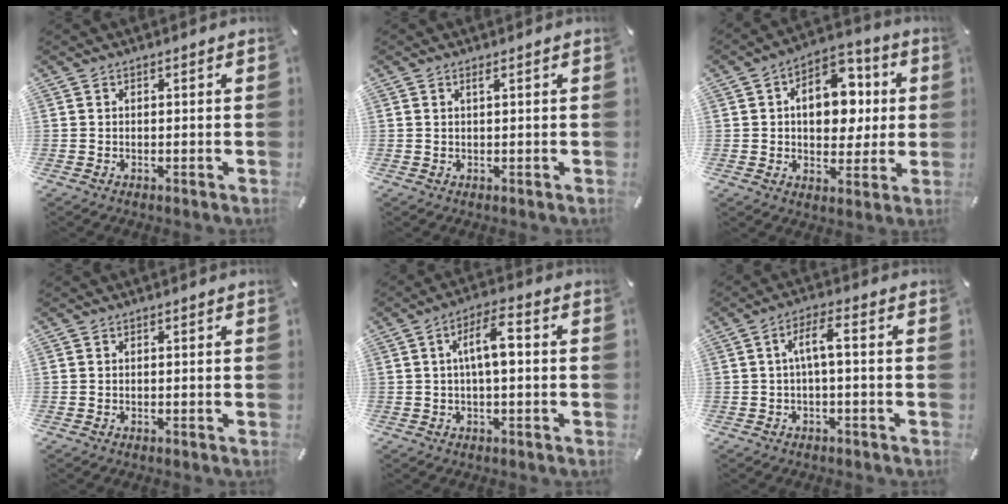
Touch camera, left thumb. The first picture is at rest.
{"total": 0.7, "force": [0.4, 0.0, 0.6], "torque": [-0.010, 0.002, 0.007]}
{"total": 13.8, "force": [1.9, 9.7, 9.7], "torque": [-0.132, -0.001, 0.032]}
{"total": 0.0}
{"total": 7.4, "force": [0.7, 2.6, 7.0], "torque": [-0.131, 0.012, 0.006]}
{"total": 5.8, "force": [-0.2, 1.6, 5.6], "torque": [-0.112, 0.010, -0.008]}